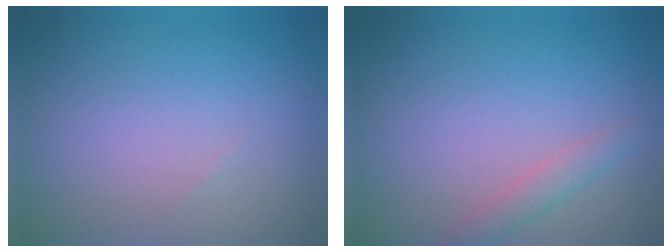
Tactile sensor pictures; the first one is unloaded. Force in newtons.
{"total": 1.6, "press": 1.6, "slide": 0.2}